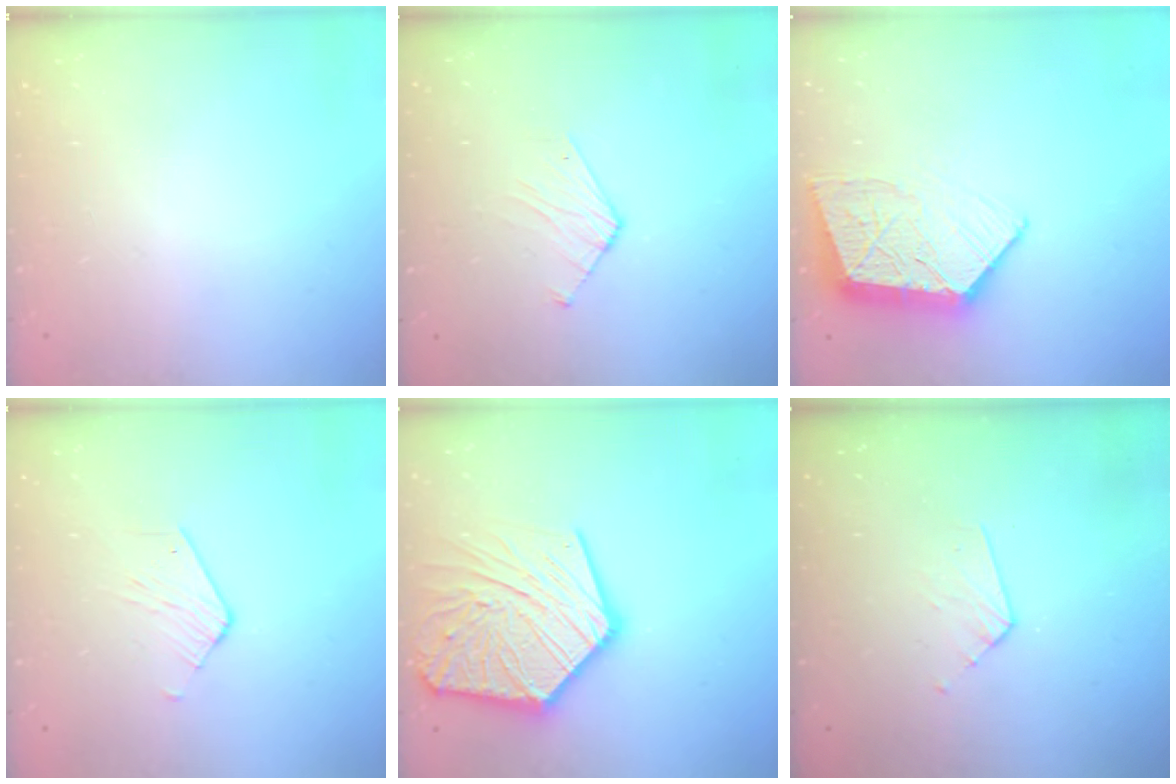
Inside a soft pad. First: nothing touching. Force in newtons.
{"total": 3.5, "press": 3.5, "slide": 0.3}
{"total": 13.6, "press": 13.5, "slide": 1.0}
{"total": 2.6, "press": 2.6, "slide": 0.2}
{"total": 22.6, "press": 22.5, "slide": 2.1}
{"total": 3.7, "press": 3.6, "slide": 0.3}